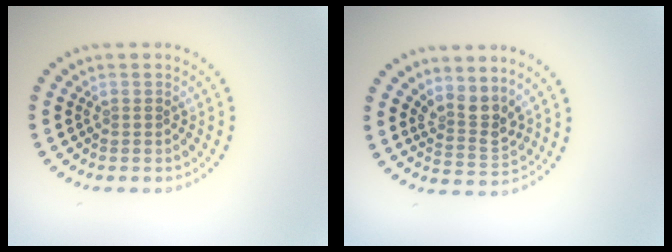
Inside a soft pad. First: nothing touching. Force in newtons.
{"total": 2.8, "press": 2.1, "slide": 1.8}